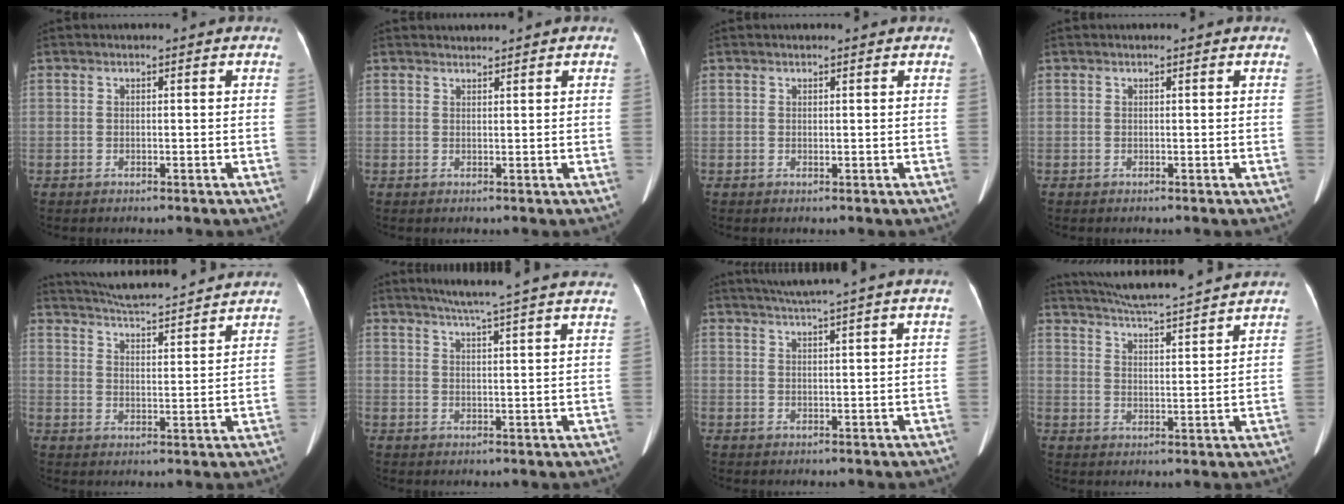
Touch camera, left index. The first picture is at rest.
{"total": 1.2, "force": [1.2, -0.1, -0.1], "torque": [-0.002, 0.010, 0.026]}
{"total": 0.9, "force": [0.8, 0.1, 0.5], "torque": [-0.008, 0.004, 0.012]}
{"total": 0.0}
{"total": 18.2, "force": [16.9, 1.3, 6.7], "torque": [-0.112, 0.013, 0.236]}
{"total": 19.2, "force": [17.1, -0.4, 8.7], "torque": [-0.133, -0.006, 0.212]}
{"total": 8.6, "force": [7.3, -1.6, 4.2], "torque": [-0.065, 0.020, 0.095]}
{"total": 17.3, "force": [16.0, 0.2, 6.7], "torque": [-0.122, 0.008, 0.227]}